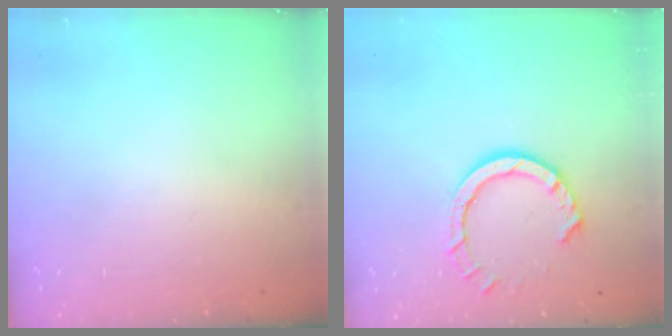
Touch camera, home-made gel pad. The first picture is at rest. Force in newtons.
{"total": 8.9, "press": 8.8, "slide": 0.8}